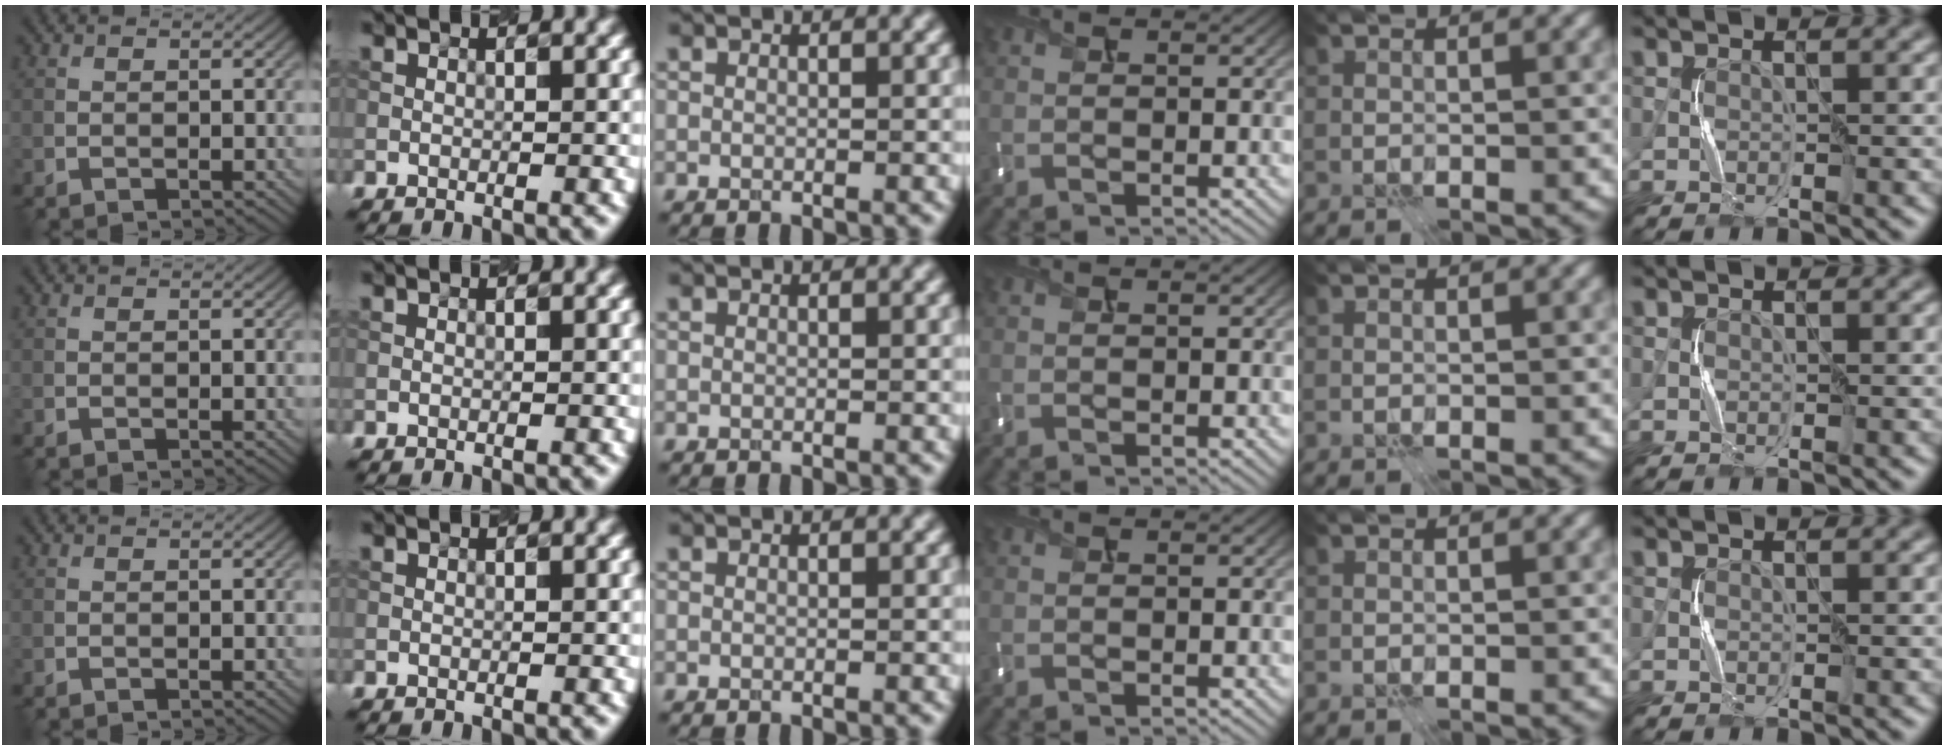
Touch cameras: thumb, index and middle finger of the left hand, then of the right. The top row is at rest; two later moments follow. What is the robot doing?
{"motion": "press", "object": "memory foam"}